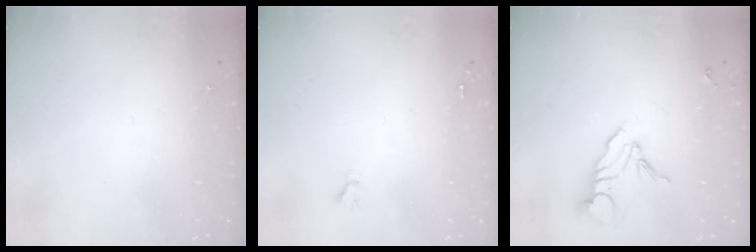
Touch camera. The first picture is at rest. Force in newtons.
{"total": 1.6, "press": 1.6, "slide": 0.1}
{"total": 10.7, "press": 10.6, "slide": 1.0}